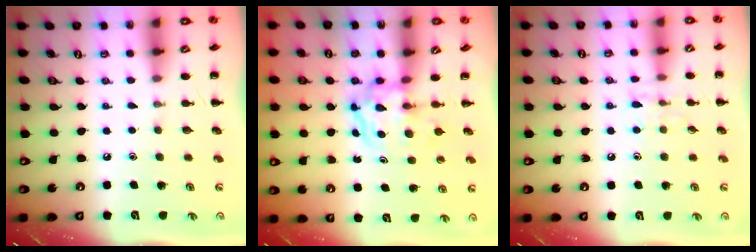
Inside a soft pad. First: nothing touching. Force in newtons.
{"total": 3.8, "press": 3.8, "slide": 0.4}
{"total": 6.4, "press": 6.2, "slide": 1.5}